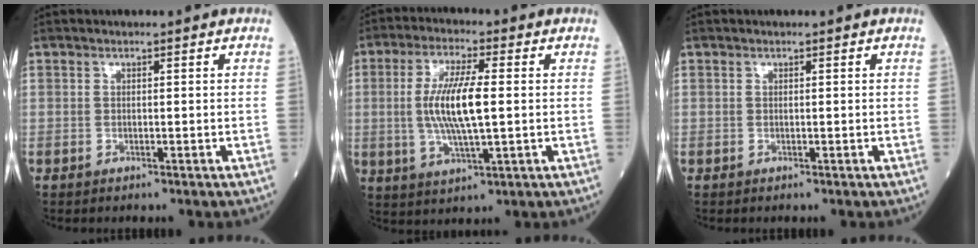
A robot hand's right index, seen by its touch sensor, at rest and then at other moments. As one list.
[{"total": 10.1, "force": [0.3, 1.7, 9.9], "torque": [-0.204, -0.002, 0.007]}, {"total": 0.0}]